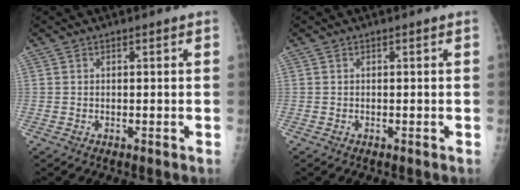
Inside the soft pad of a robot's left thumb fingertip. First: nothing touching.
{"total": 0.0}